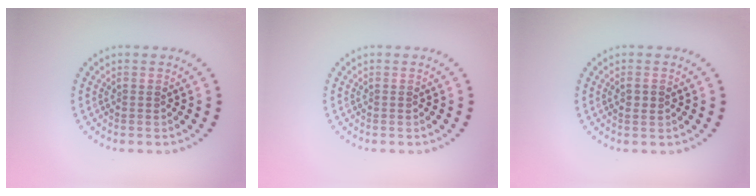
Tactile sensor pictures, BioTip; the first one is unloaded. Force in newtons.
{"total": 0.0}
{"total": 1.1, "press": 1.1, "slide": 0.3}